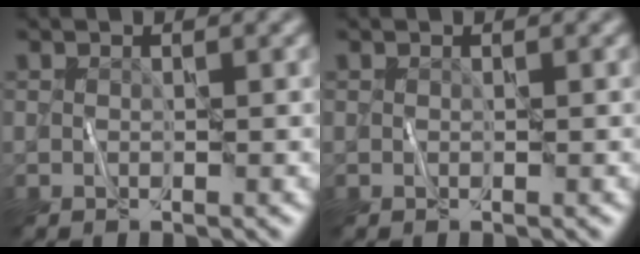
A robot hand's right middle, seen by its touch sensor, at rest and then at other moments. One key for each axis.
{"total": 0.0}